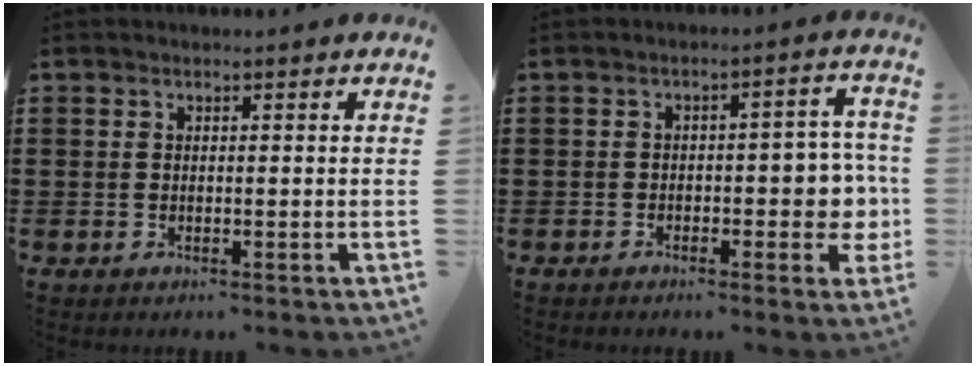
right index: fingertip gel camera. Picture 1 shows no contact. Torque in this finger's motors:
{"motor_torque": [0.57, 0.57, 0.50, 0.03]}